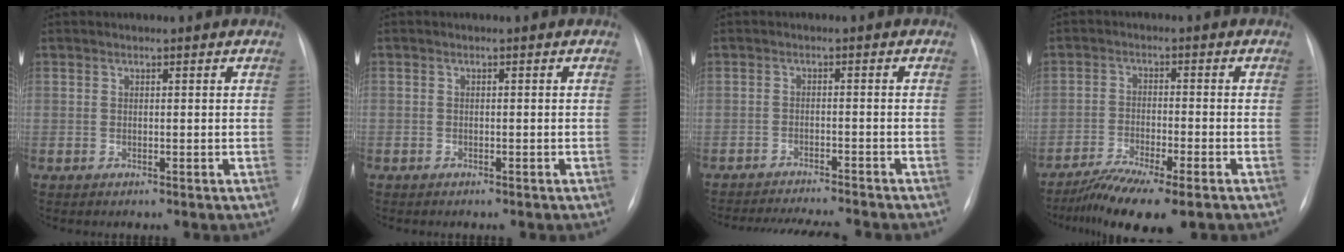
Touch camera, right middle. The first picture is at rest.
{"total": 0.6, "force": [-0.4, 0.4, 0.0], "torque": [-0.007, 0.003, -0.006]}
{"total": 11.9, "force": [-10.9, 0.9, 4.6], "torque": [-0.060, -0.013, -0.147]}
{"total": 9.7, "force": [-7.2, 1.1, 6.3], "torque": [-0.110, -0.023, -0.118]}